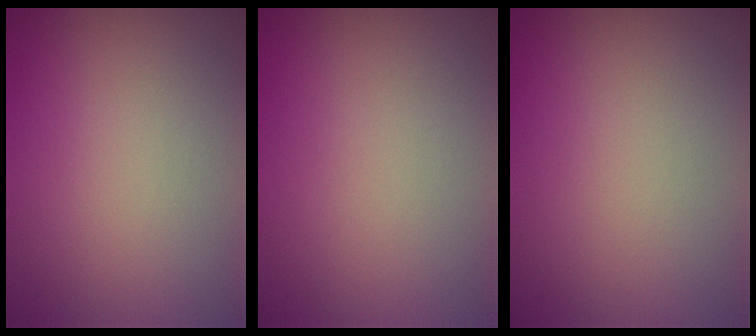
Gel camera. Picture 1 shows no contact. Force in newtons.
{"total": 0.0}
{"total": 0.0}